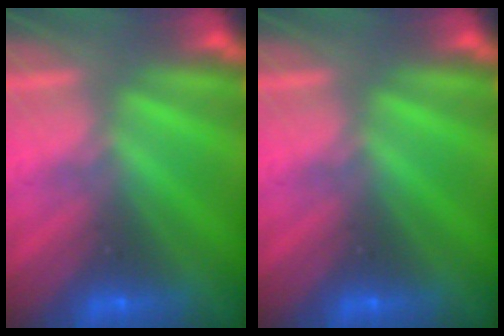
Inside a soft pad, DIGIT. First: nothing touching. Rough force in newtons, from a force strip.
{"total": 0.0}